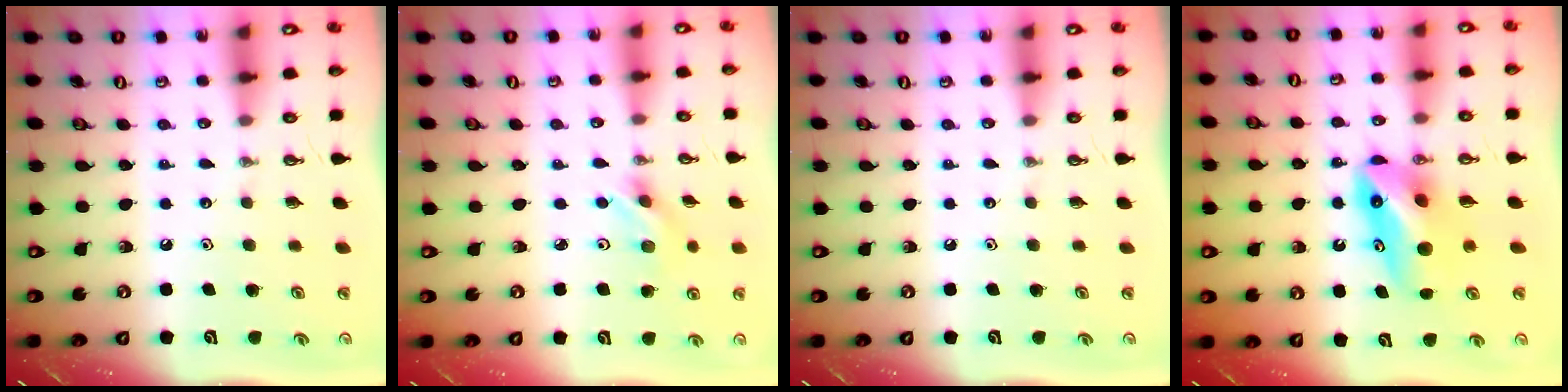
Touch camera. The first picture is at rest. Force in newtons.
{"total": 3.0, "press": 3.0, "slide": 0.4}
{"total": 0.0}
{"total": 9.7, "press": 9.6, "slide": 1.4}